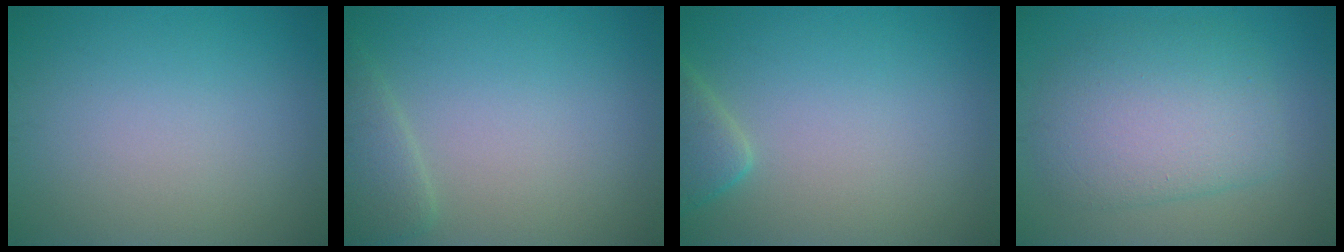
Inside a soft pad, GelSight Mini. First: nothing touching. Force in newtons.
{"total": 2.4, "press": 2.4, "slide": 0.0}
{"total": 2.4, "press": 2.4, "slide": 0.3}
{"total": 6.0, "press": 6.0, "slide": 0.2}